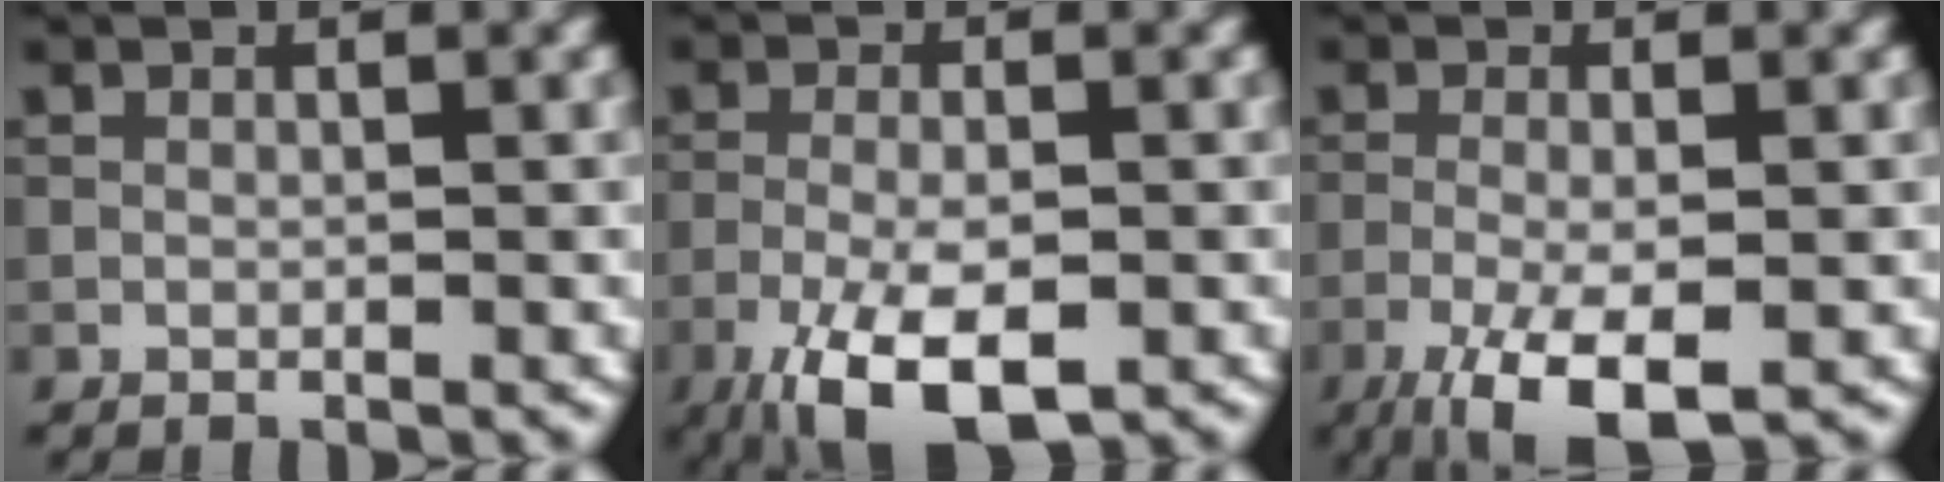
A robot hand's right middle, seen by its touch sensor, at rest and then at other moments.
{"total": 7.4, "force": [-4.0, 2.7, 5.6], "torque": [-0.113, -0.010, -0.070]}
{"total": 6.1, "force": [-3.0, 1.7, 5.0], "torque": [-0.101, -0.007, -0.057]}